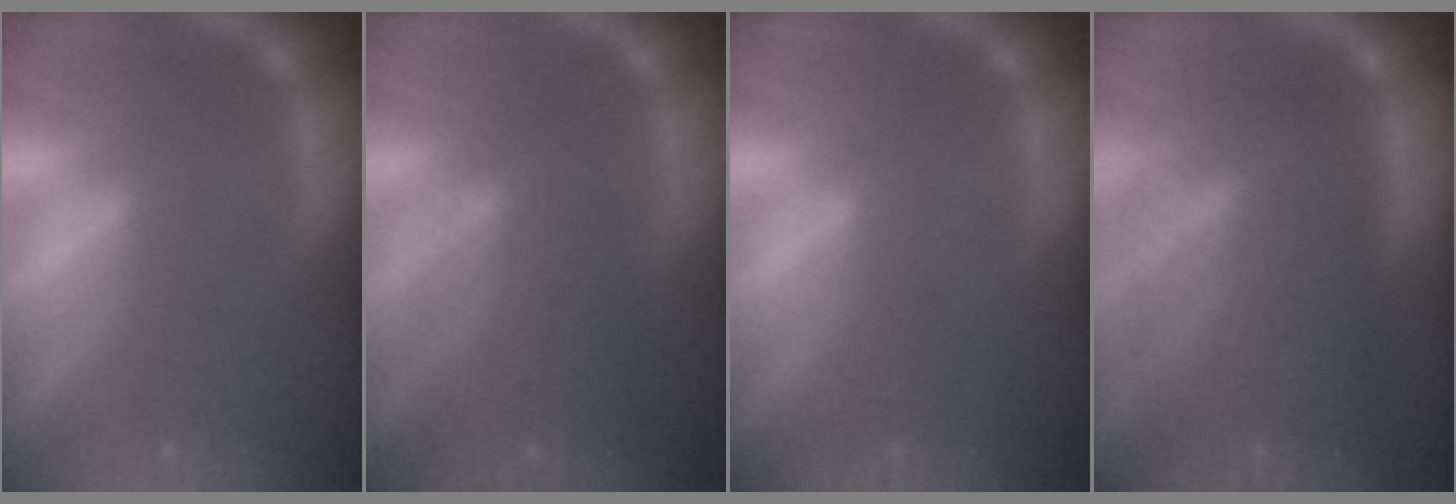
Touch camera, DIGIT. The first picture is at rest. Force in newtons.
{"total": 6.1}
{"total": 0.9}
{"total": 9.6}